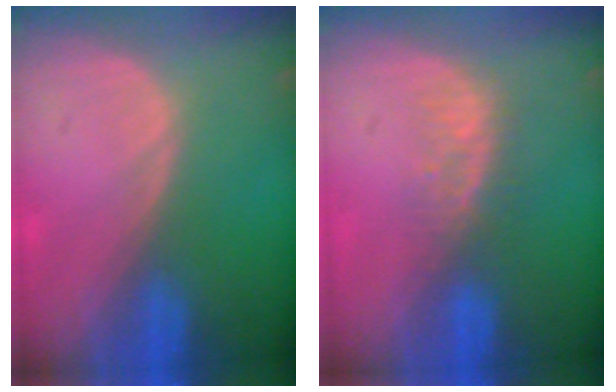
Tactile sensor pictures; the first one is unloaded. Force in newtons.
{"total": 3.9, "press": 3.5, "slide": 1.8}